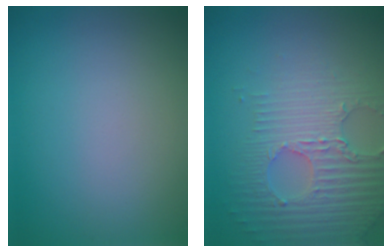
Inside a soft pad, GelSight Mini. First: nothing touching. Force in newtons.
{"total": 4.5, "press": 4.1, "slide": 1.8}